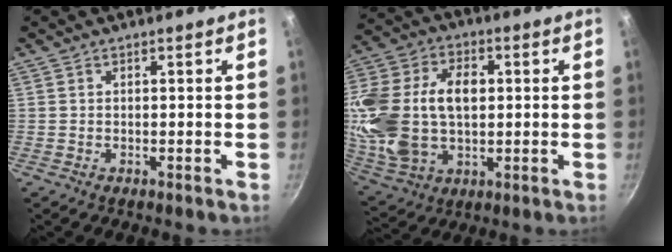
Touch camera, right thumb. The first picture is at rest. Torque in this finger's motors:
{"motor_torque": [2.20, 2.80, 1.93, -0.62, 0.27]}